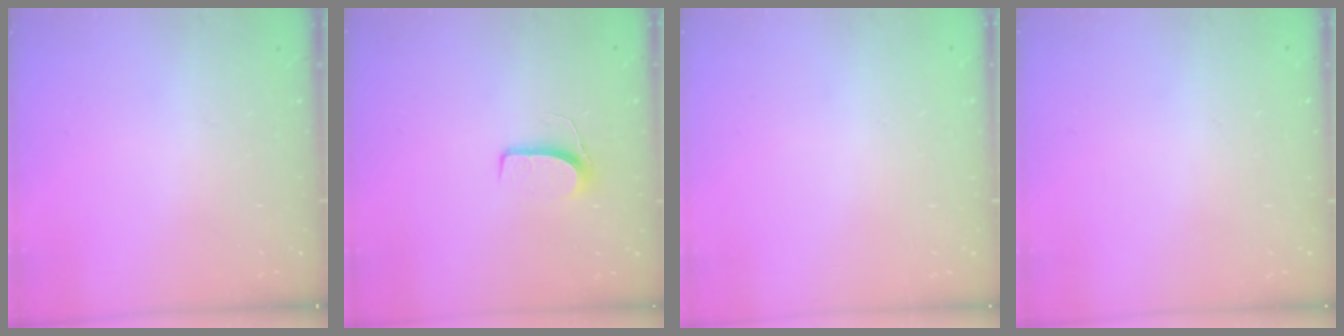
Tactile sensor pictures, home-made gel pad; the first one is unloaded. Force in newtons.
{"total": 6.6, "press": 6.6, "slide": 0.5}
{"total": 0.0}
{"total": 0.0}